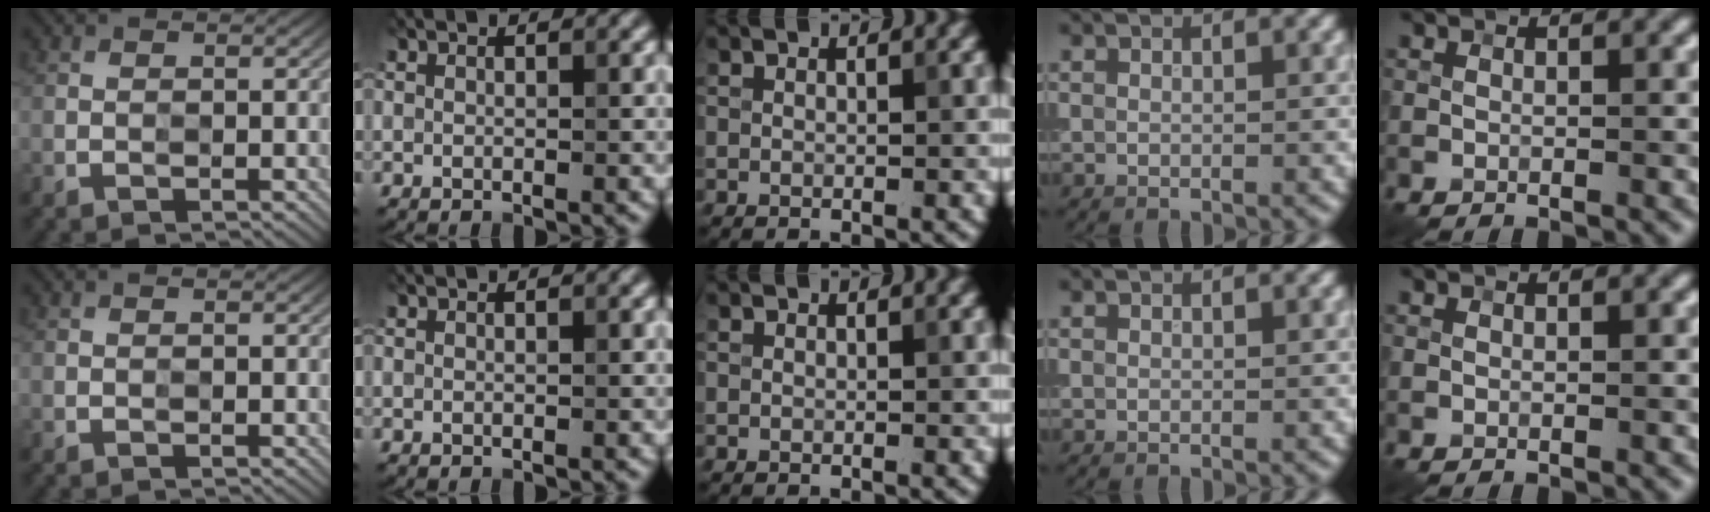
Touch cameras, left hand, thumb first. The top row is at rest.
{}